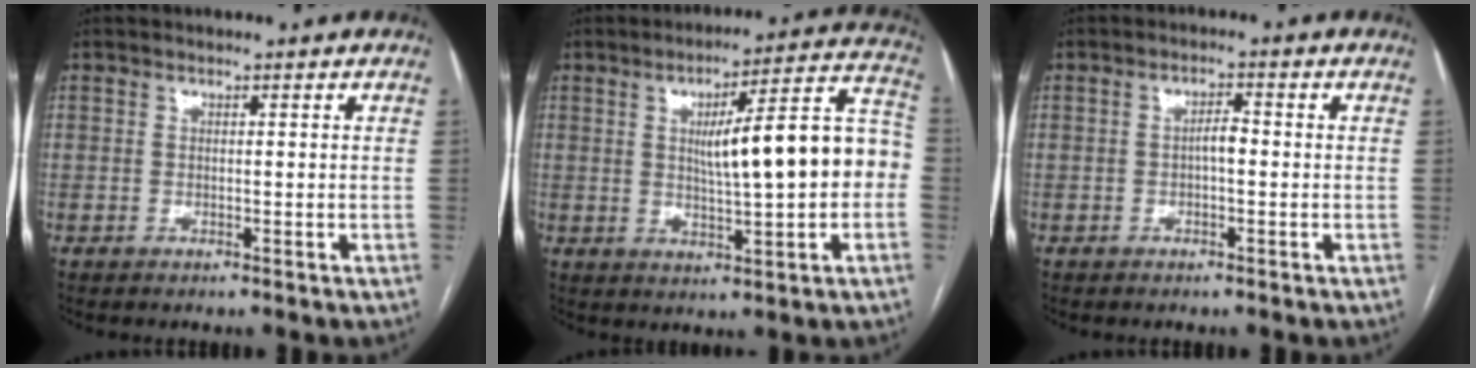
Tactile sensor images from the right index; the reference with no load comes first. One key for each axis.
{"total": 14.5, "fx": 0.1, "fy": 2.3, "fz": 14.3, "tx": -0.196, "ty": 0.040, "tz": 0.005}
{"total": 2.2, "fx": -0.4, "fy": 0.6, "fz": 2.0, "tx": -0.033, "ty": 0.006, "tz": -0.007}